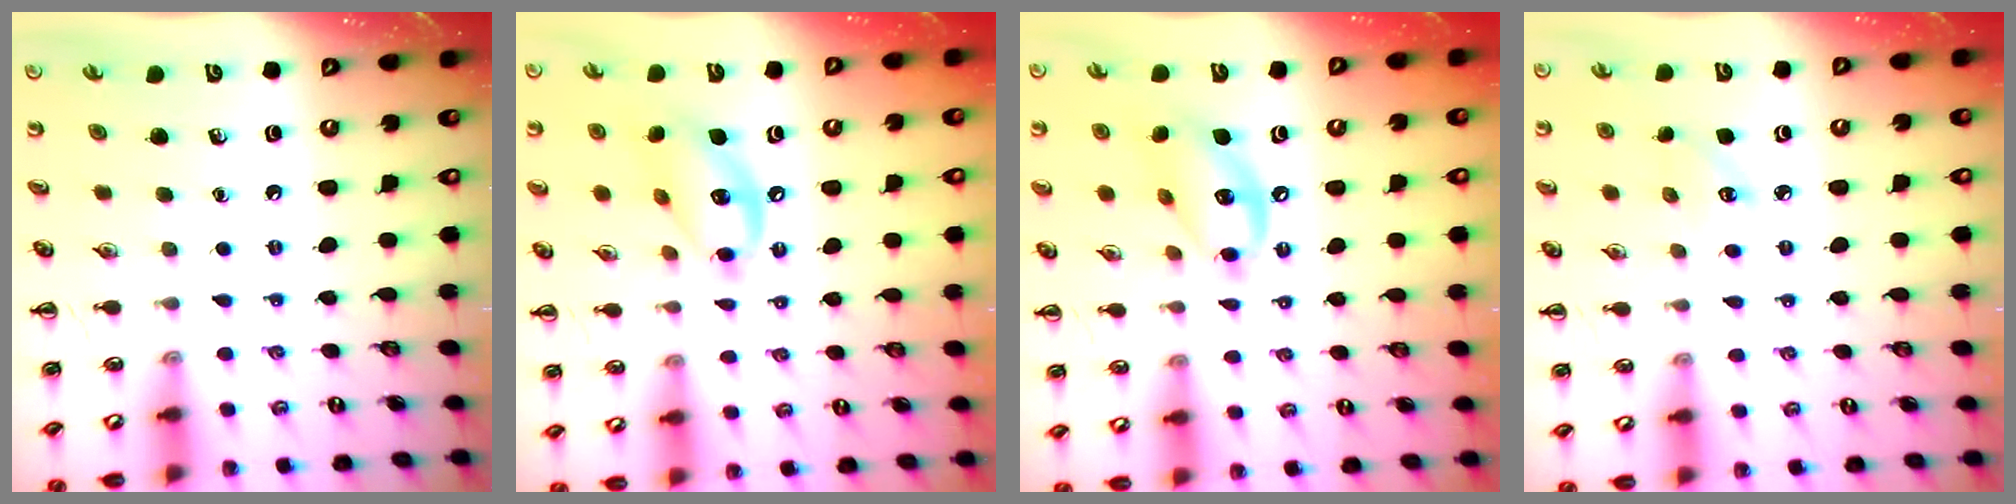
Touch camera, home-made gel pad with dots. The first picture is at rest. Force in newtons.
{"total": 13.4, "press": 13.1, "slide": 2.8}
{"total": 13.4, "press": 13.1, "slide": 2.8}
{"total": 3.6, "press": 3.5, "slide": 0.9}